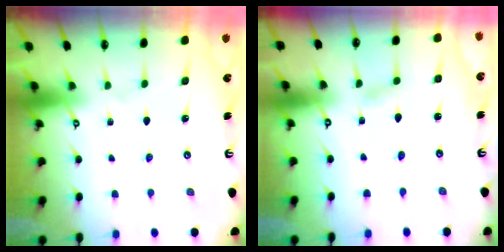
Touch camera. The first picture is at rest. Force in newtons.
{"total": 1.8, "press": 1.8, "slide": 0.2}